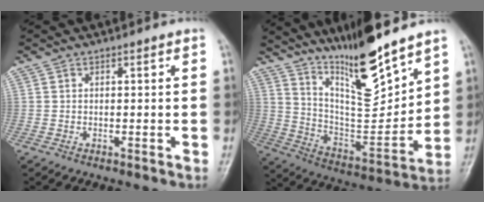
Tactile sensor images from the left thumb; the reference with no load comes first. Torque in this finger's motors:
{"motor_torque": [0.47, 0.30, 1.13, -1.65, 0.13]}